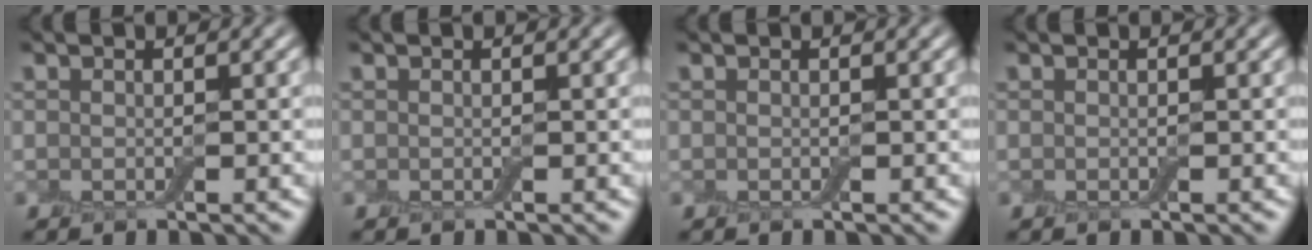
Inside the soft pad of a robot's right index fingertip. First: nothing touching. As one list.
[{"total": 0.0}, {"total": 0.0}, {"total": 0.0}]